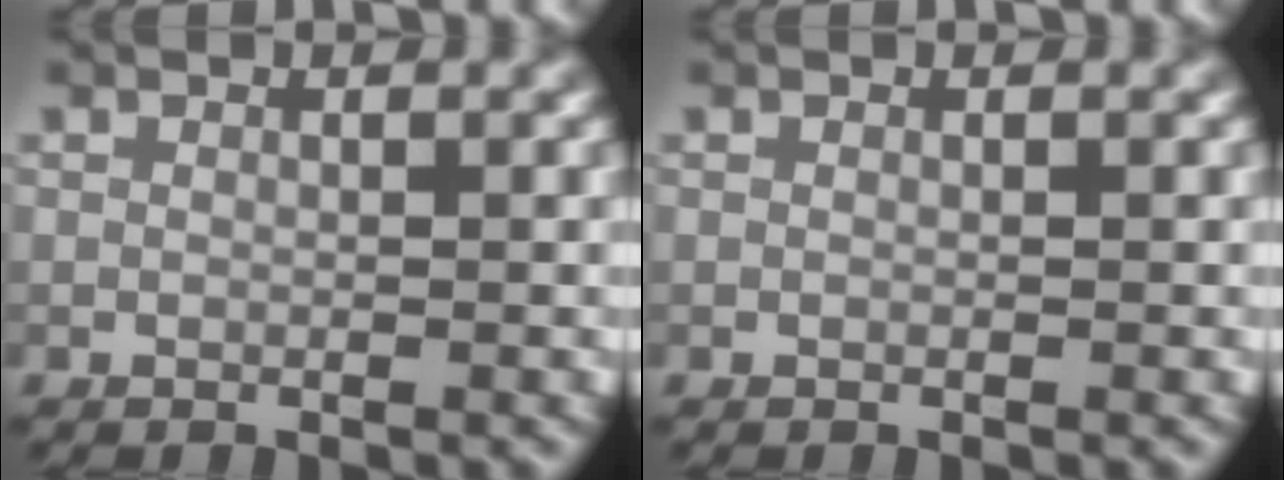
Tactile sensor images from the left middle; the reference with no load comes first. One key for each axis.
{"total": 0.0}